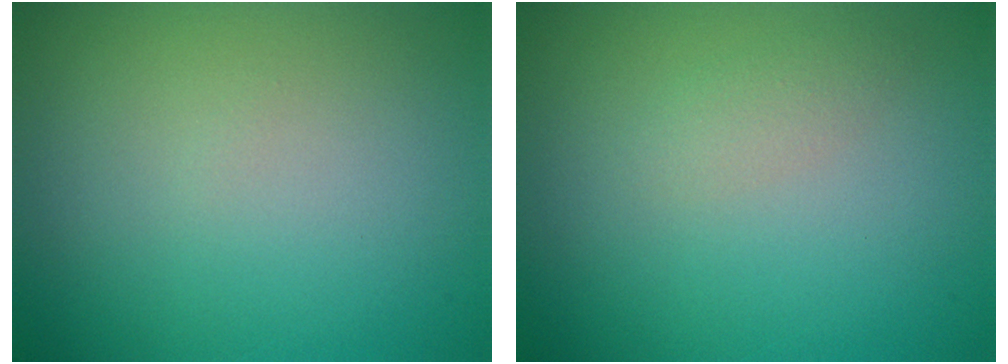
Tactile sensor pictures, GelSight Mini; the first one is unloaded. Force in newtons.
{"total": 1.1, "press": 1.1, "slide": 0.0}